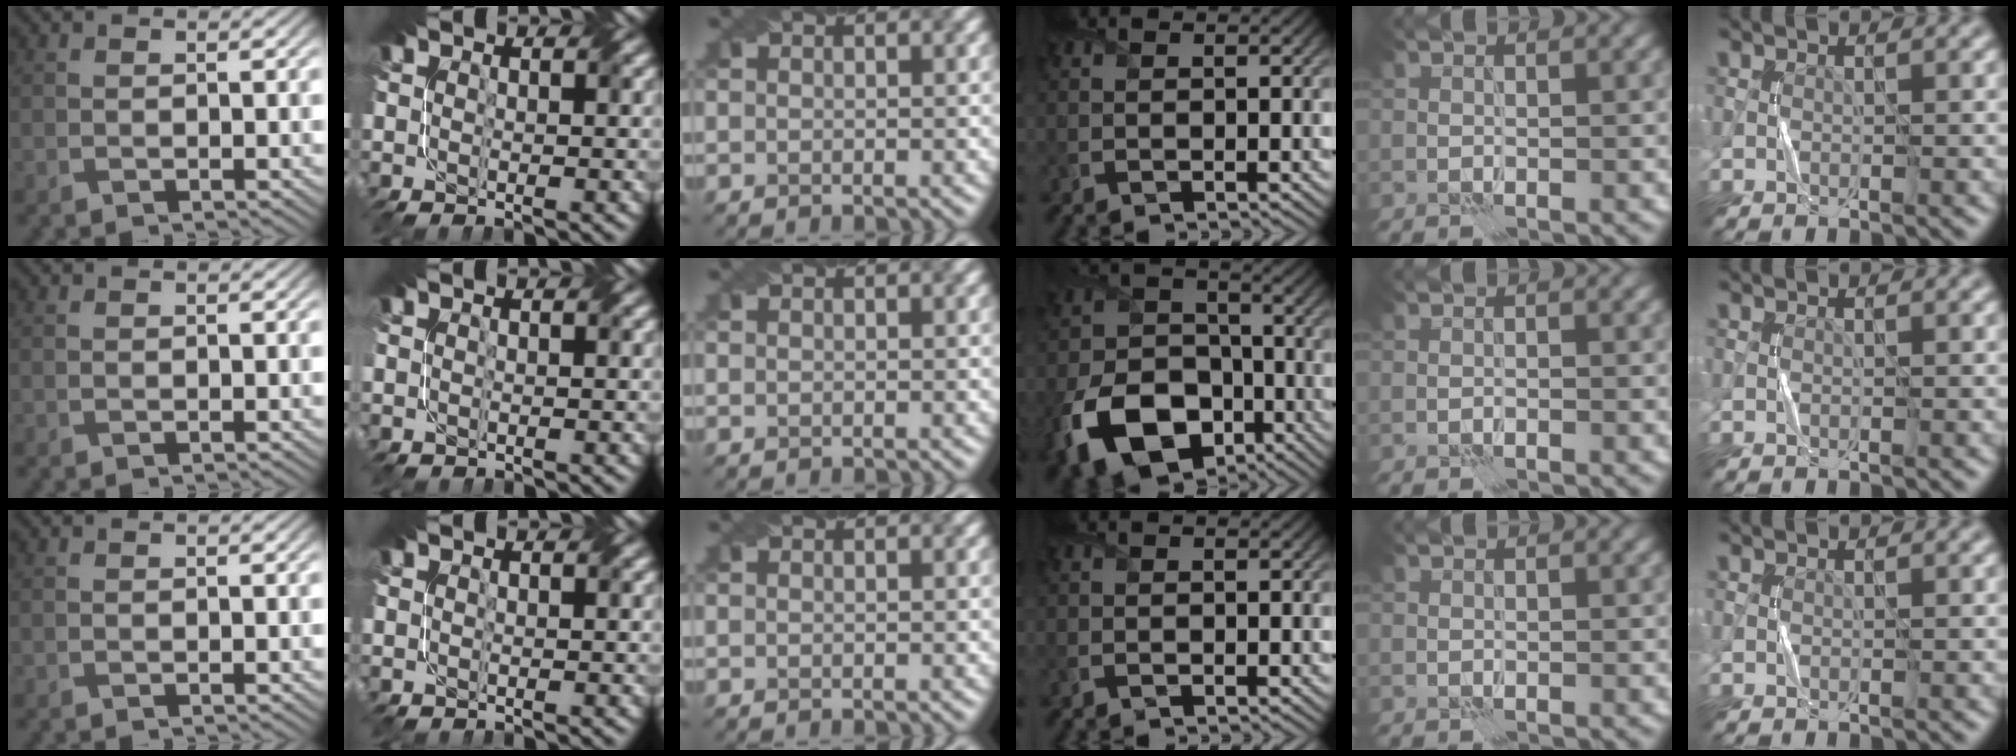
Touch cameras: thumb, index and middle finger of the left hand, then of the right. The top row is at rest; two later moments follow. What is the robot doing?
{"motion": "fold", "object": "napkin"}